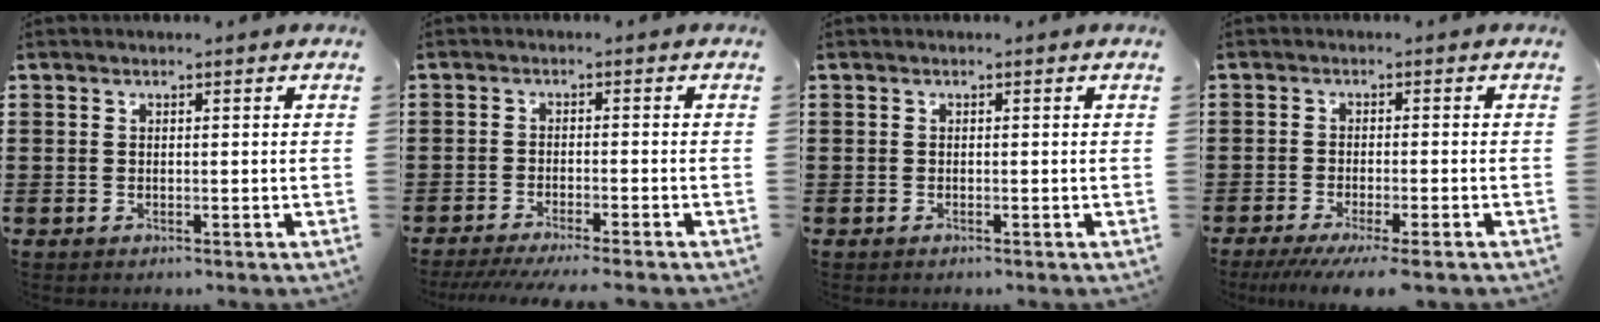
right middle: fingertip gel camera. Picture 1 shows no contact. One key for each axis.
{"total": 3.0, "fx": -2.7, "fy": -0.3, "fz": 1.3, "tx": -0.020, "ty": -0.005, "tz": -0.053}
{"total": 0.0}
{"total": 3.7, "fx": -3.0, "fy": -0.2, "fz": 2.3, "tx": -0.042, "ty": -0.015, "tz": -0.055}